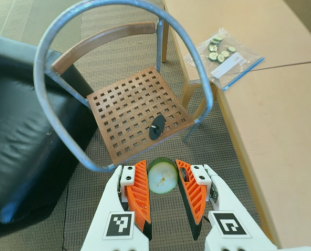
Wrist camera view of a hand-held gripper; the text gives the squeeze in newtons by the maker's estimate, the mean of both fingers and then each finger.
{"total": 7.5, "left": 7.3, "right": 7.7}